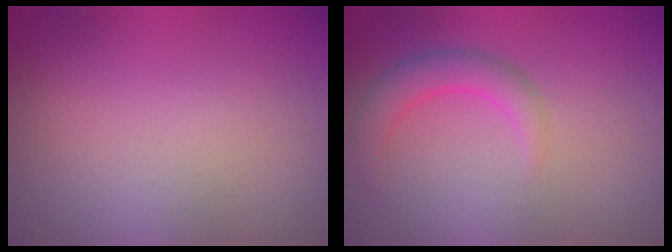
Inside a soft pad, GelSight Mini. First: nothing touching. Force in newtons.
{"total": 2.7, "press": 2.7, "slide": 0.2}